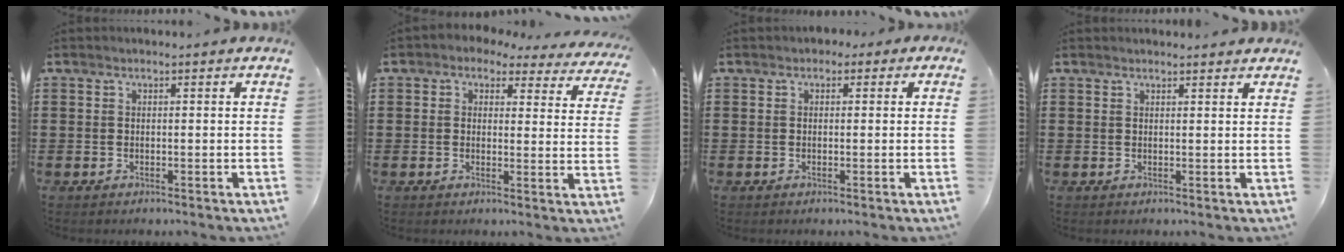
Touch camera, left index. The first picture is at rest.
{"total": 2.4, "force": [2.0, 1.1, 0.7], "torque": [-0.021, -0.011, 0.029]}
{"total": 1.1, "force": [-0.2, 1.0, 0.6], "torque": [-0.014, 0.005, -0.006]}
{"total": 1.3, "force": [1.3, 0.0, 0.3], "torque": [-0.008, 0.000, 0.024]}